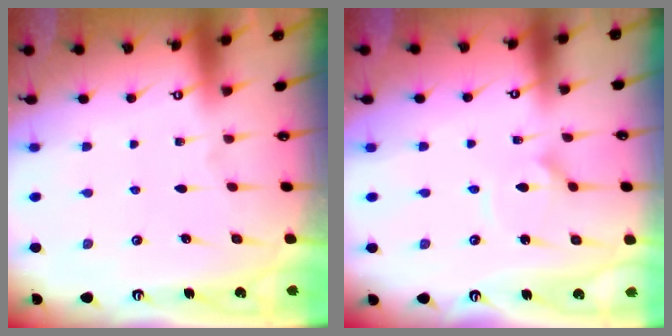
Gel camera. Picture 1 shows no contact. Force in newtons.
{"total": 3.9, "press": 3.8, "slide": 0.4}